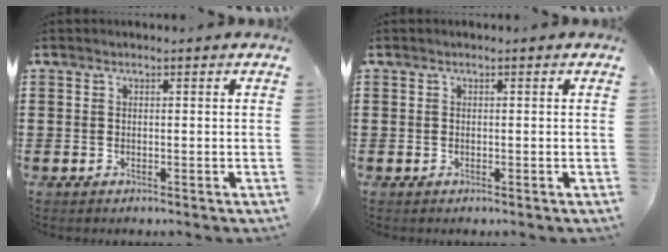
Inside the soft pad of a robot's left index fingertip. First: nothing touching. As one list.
[{"total": 0.0}]